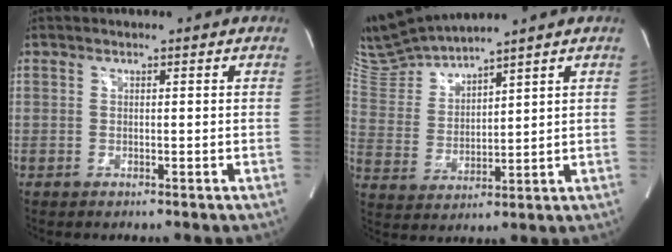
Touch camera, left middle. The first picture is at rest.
{"total": 8.9, "force": [8.8, -1.0, 1.5], "torque": [-0.056, 0.001, 0.195]}